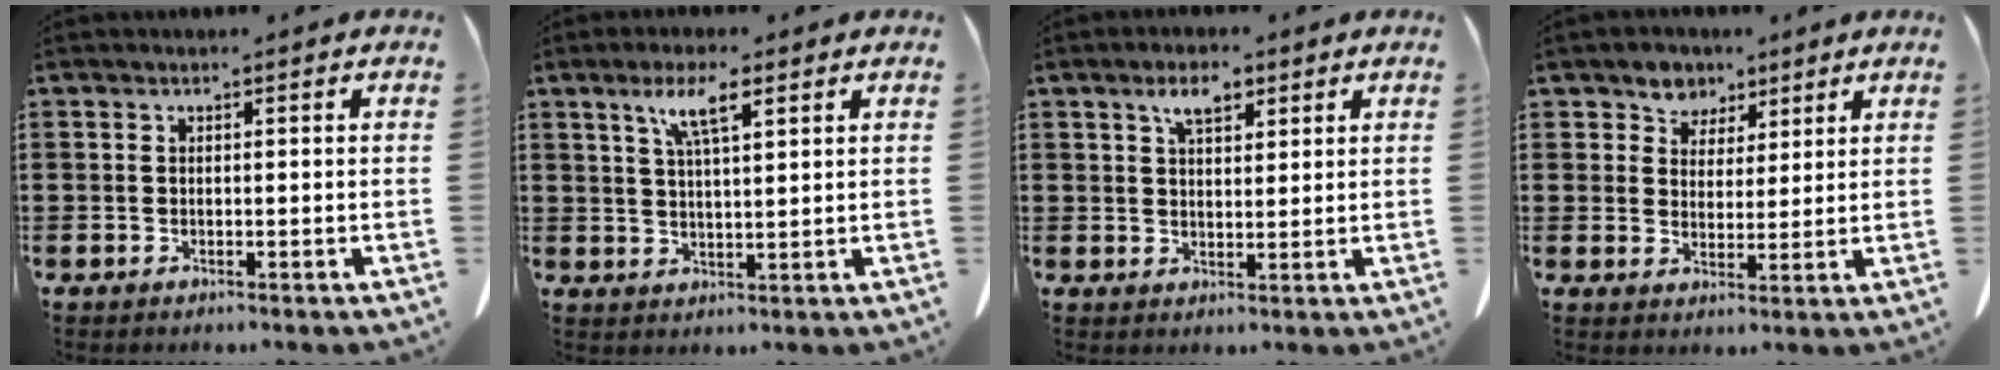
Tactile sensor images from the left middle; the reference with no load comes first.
{"total": 6.2, "force": [3.4, 1.3, 5.0], "torque": [-0.108, 0.010, 0.057]}
{"total": 4.2, "force": [2.6, 1.9, 2.8], "torque": [-0.046, 0.001, 0.042]}
{"total": 4.5, "force": [3.3, 3.1, 0.1], "torque": [-0.028, -0.001, 0.058]}